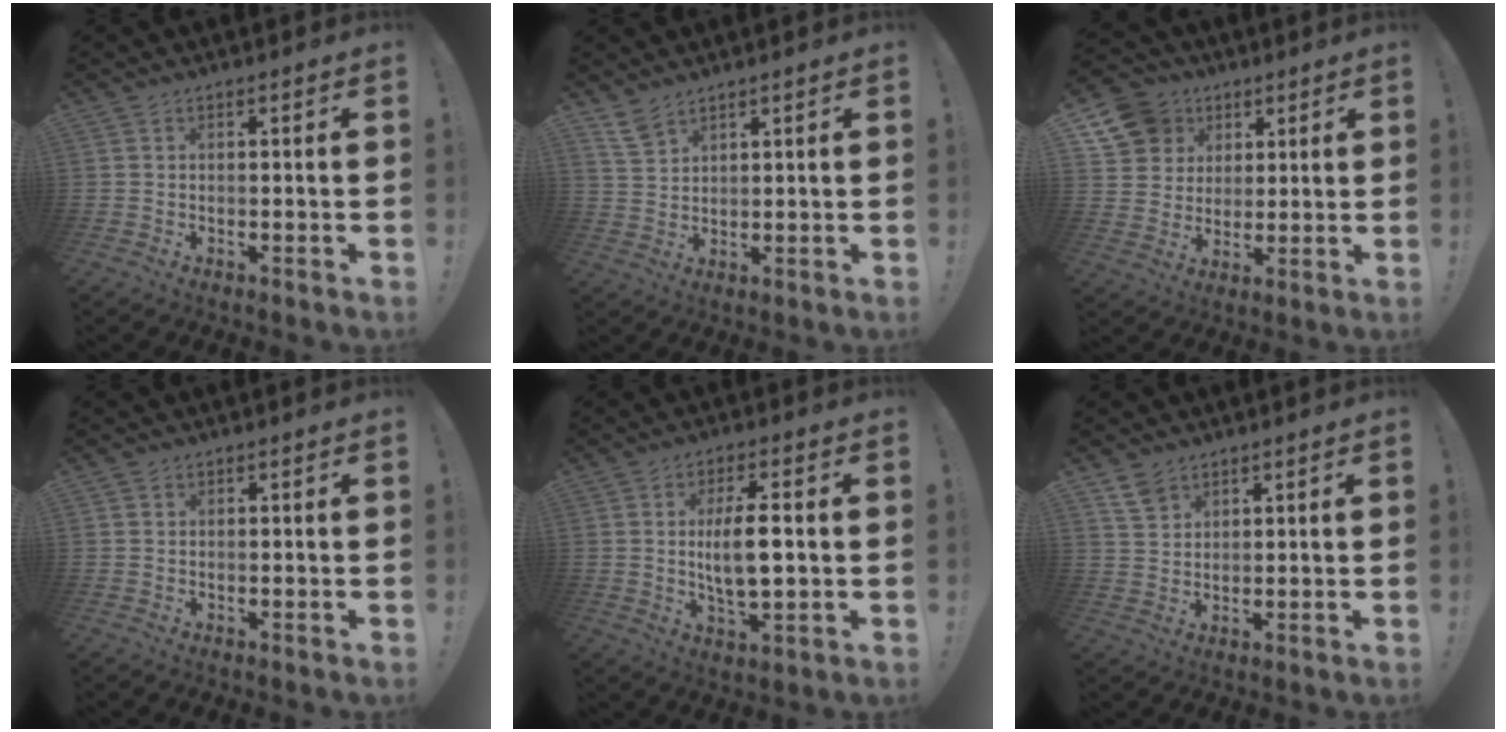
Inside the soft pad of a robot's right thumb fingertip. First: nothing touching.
{"total": 5.7, "force": [4.4, 2.7, 2.5], "torque": [-0.048, -0.019, 0.086]}
{"total": 12.6, "force": [5.7, 10.6, 3.8], "torque": [-0.051, -0.029, 0.116]}
{"total": 0.7, "force": [0.5, 0.5, 0.0], "torque": [0.003, -0.001, 0.009]}
{"total": 9.6, "force": [1.0, 3.1, 9.0], "torque": [-0.160, -0.010, 0.010]}
{"total": 5.0, "force": [3.5, 3.1, 1.8], "torque": [-0.025, -0.015, 0.067]}